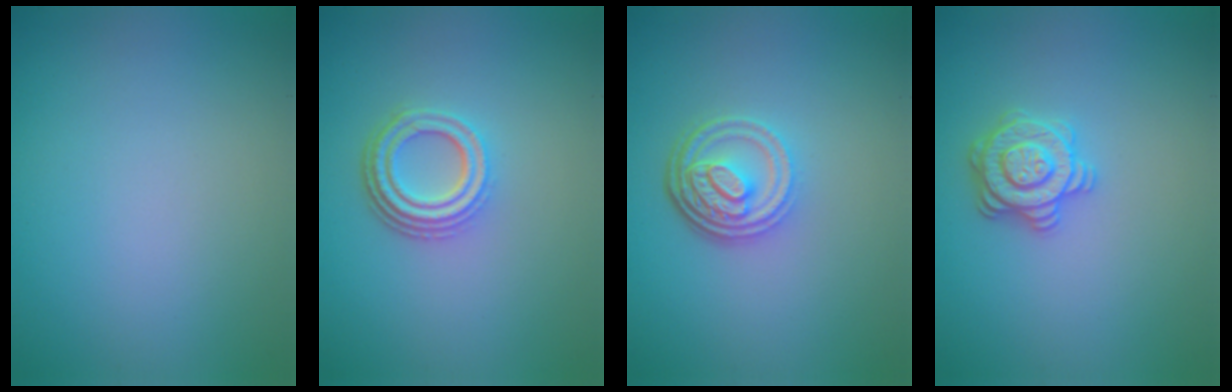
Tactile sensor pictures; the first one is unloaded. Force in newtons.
{"total": 4.1, "press": 3.1, "slide": 2.6}
{"total": 4.8, "press": 3.4, "slide": 3.3}
{"total": 2.9, "press": 2.8, "slide": 0.6}